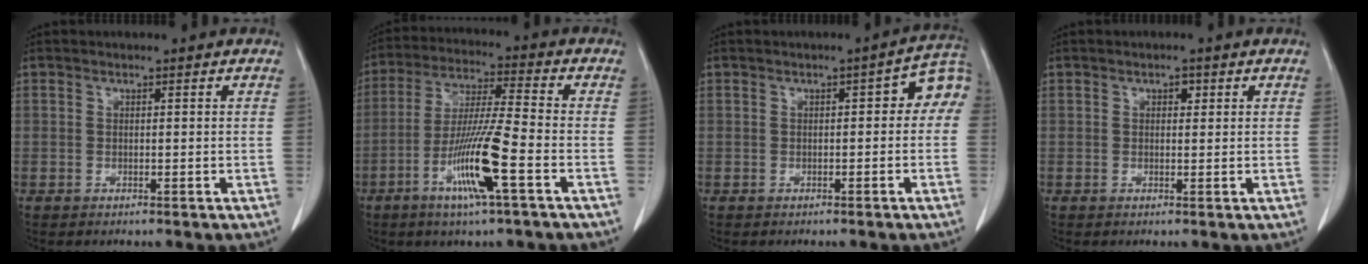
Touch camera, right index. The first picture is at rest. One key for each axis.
{"total": 12.1, "fx": -4.9, "fy": -0.2, "fz": 11.0, "tx": -0.216, "ty": -0.014, "tz": -0.095}
{"total": 5.3, "fx": 0.0, "fy": 2.2, "fz": 4.8, "tx": -0.056, "ty": 0.027, "tz": -0.003}
{"total": 1.2, "fx": 0.5, "fy": 0.7, "fz": 0.8, "tx": -0.009, "ty": 0.000, "tz": 0.006}